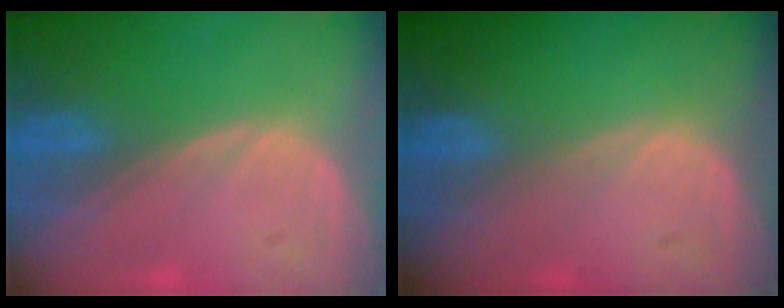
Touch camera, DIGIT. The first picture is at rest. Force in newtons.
{"total": 0.0}